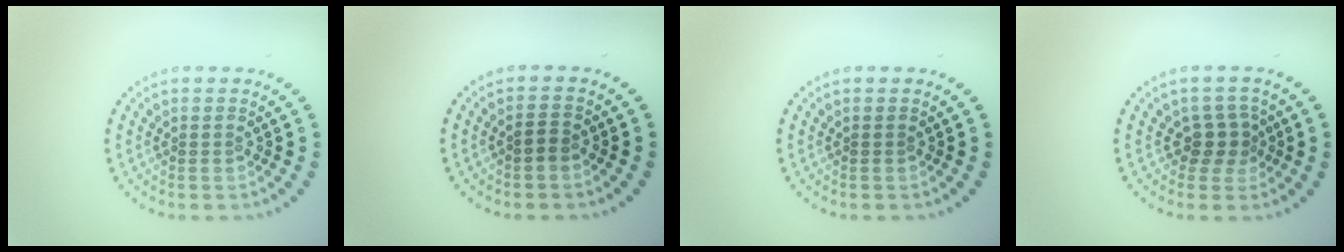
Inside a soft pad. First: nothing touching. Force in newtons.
{"total": 1.1, "press": 1.0, "slide": 0.5}
{"total": 0.0}
{"total": 2.3, "press": 1.9, "slide": 1.3}